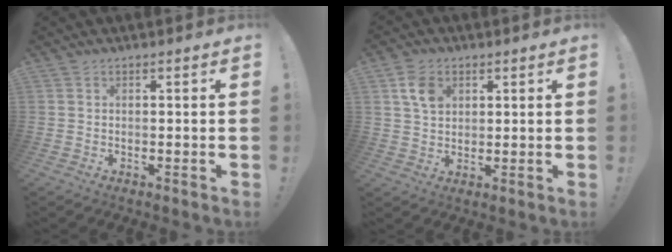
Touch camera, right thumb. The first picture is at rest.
{"total": 7.2, "force": [2.9, 5.2, 4.0], "torque": [-0.065, 0.000, 0.056]}